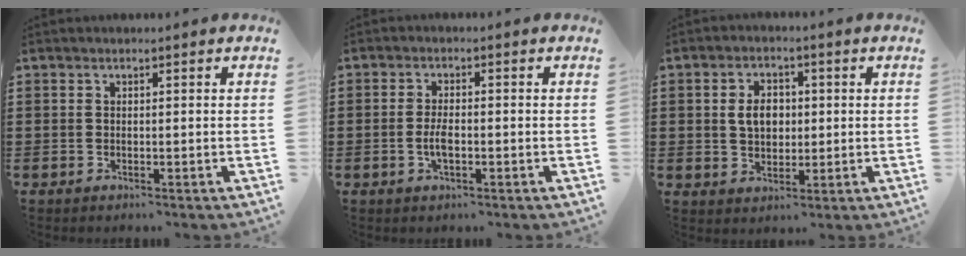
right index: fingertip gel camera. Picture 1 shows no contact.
{"total": 3.2, "force": [-0.9, 1.0, 2.9], "torque": [-0.068, -0.005, -0.020]}
{"total": 4.6, "force": [0.4, 3.3, 3.1], "torque": [-0.062, 0.011, 0.002]}